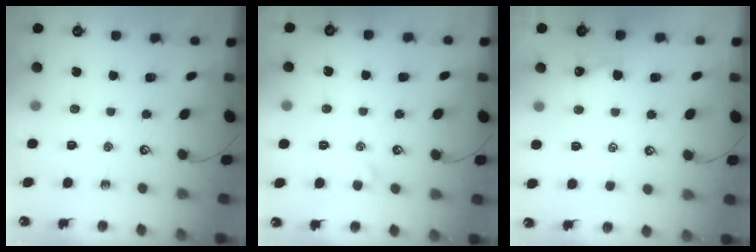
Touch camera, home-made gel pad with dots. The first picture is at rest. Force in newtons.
{"total": 0.9, "press": 0.7, "slide": 0.5}
{"total": 3.6, "press": 3.6, "slide": 0.2}